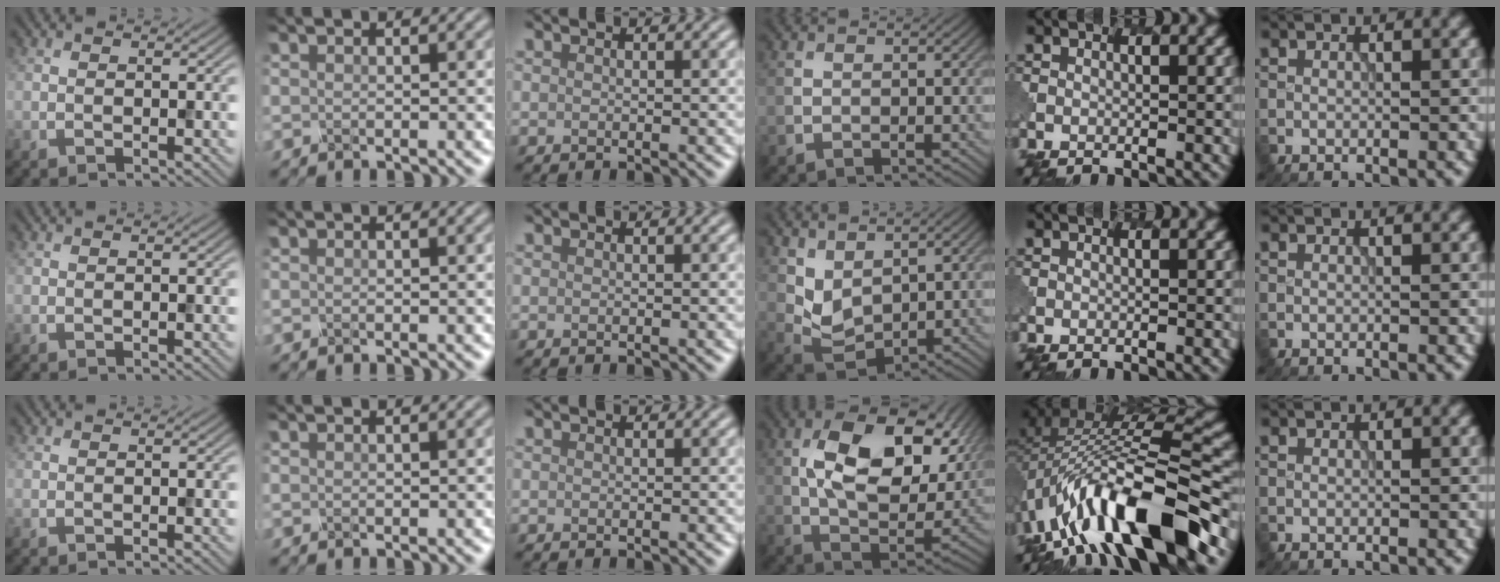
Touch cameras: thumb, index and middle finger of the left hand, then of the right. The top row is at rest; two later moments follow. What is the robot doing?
{"motion": "unscrew", "object": "spray bottle"}